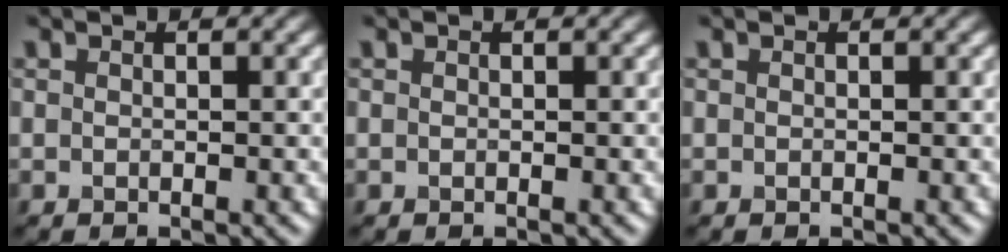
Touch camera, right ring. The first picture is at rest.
{"total": 0.0}
{"total": 0.0}